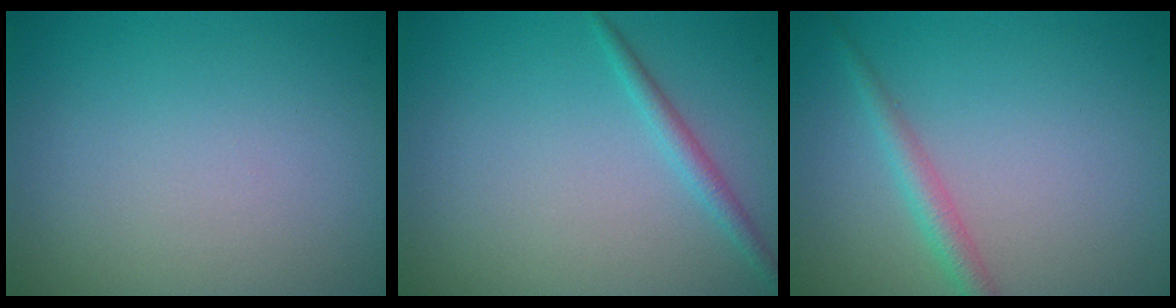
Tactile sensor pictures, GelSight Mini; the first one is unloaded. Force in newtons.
{"total": 1.4, "press": 1.4, "slide": 0.0}
{"total": 2.0, "press": 2.0, "slide": 0.1}